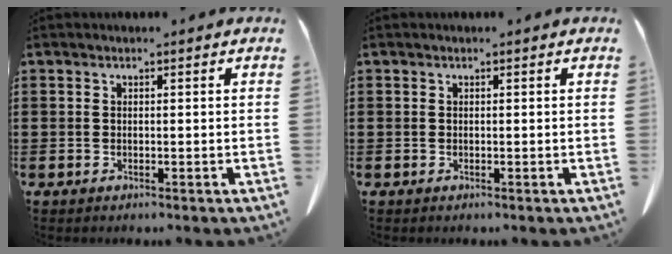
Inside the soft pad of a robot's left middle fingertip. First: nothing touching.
{"total": 0.0}